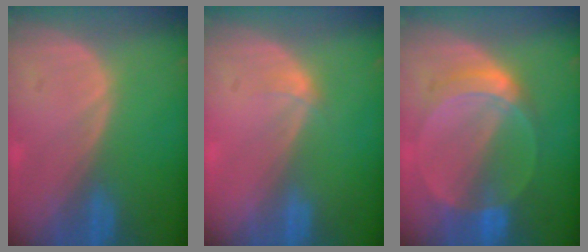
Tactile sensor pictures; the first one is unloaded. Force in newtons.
{"total": 1.0, "press": 1.0, "slide": 0.1}
{"total": 6.1, "press": 5.6, "slide": 2.4}